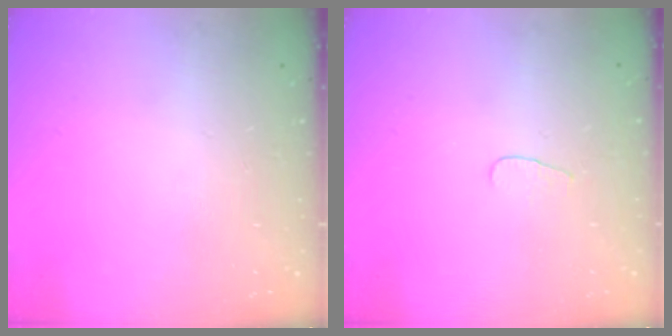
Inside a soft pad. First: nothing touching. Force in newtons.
{"total": 2.8, "press": 2.8, "slide": 0.3}